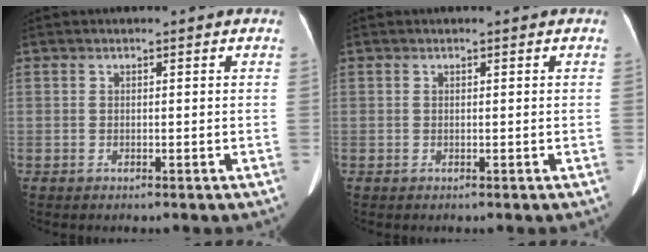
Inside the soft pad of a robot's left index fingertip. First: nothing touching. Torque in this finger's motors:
{"motor_torque": [0.02, -0.09, 0.00, -0.01]}